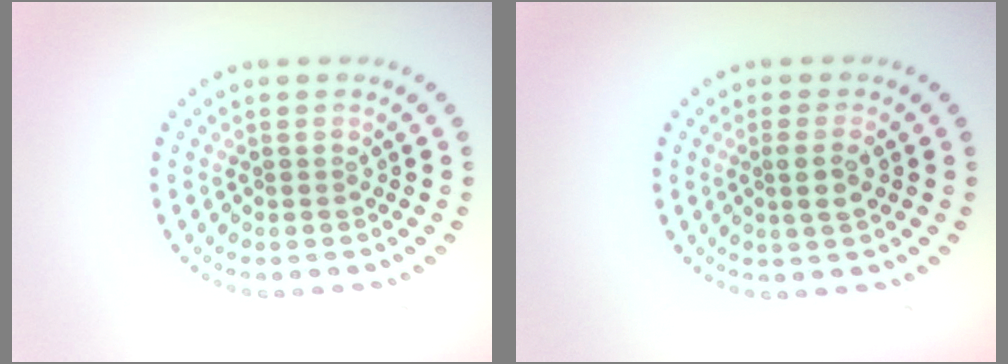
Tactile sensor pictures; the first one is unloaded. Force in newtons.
{"total": 2.0, "press": 1.8, "slide": 0.7}